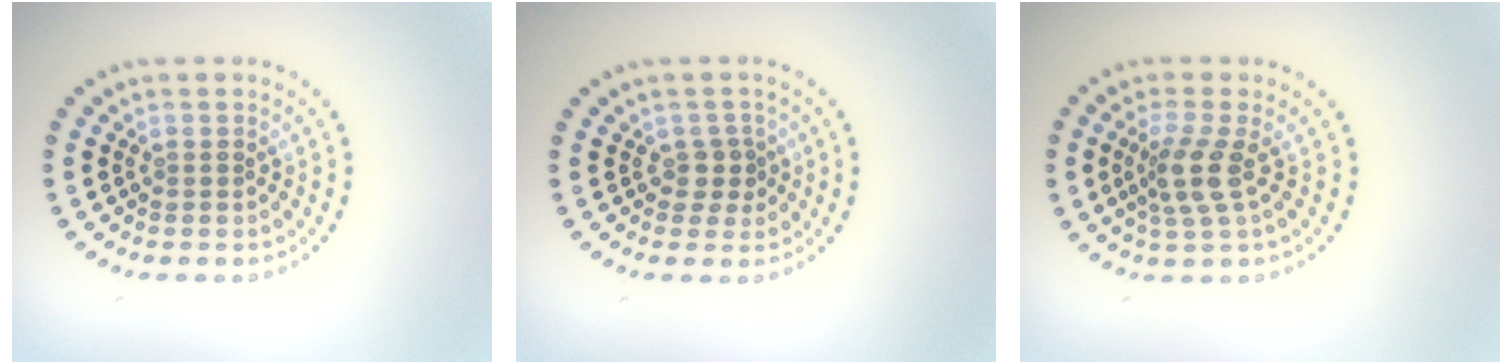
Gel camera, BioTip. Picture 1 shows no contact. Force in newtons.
{"total": 1.7, "press": 1.4, "slide": 0.9}
{"total": 3.0, "press": 2.3, "slide": 1.9}